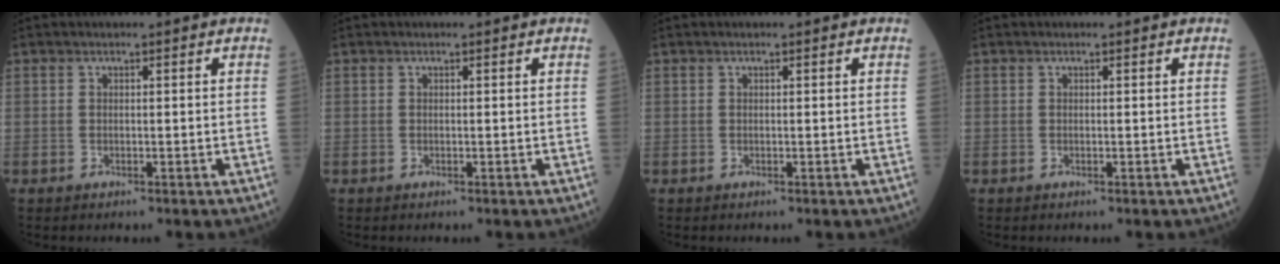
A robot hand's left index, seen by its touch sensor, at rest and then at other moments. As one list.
[{"total": 0.0}, {"total": 0.0}, {"total": 0.0}]